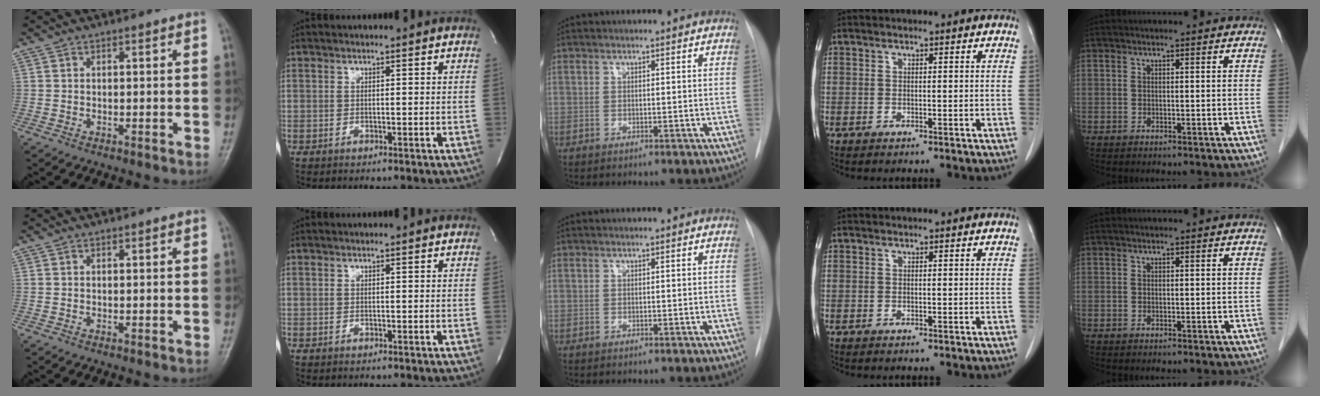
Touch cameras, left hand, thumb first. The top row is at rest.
{}